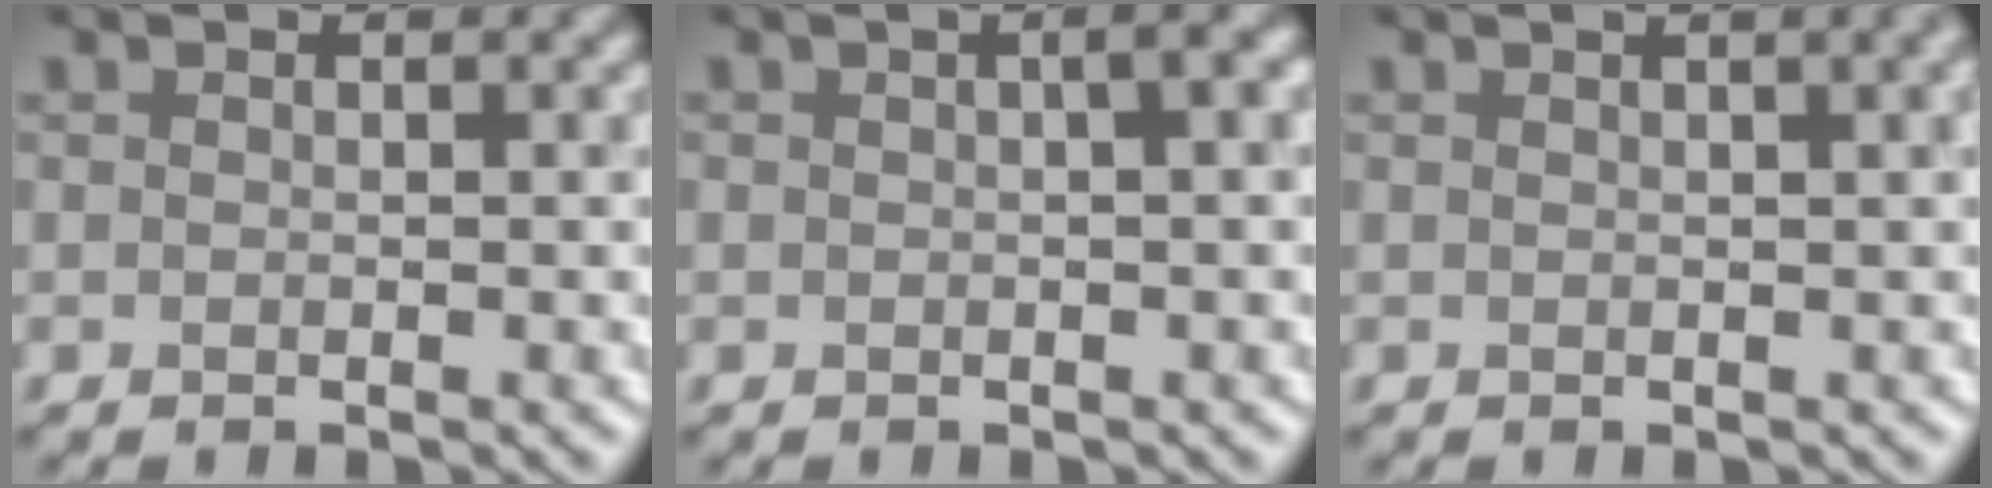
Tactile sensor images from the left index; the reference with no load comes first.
{"total": 2.5, "force": [0.6, 0.8, 2.3], "torque": [-0.028, 0.008, 0.004]}
{"total": 5.7, "force": [2.2, 2.7, 4.5], "torque": [-0.020, 0.034, -0.011]}